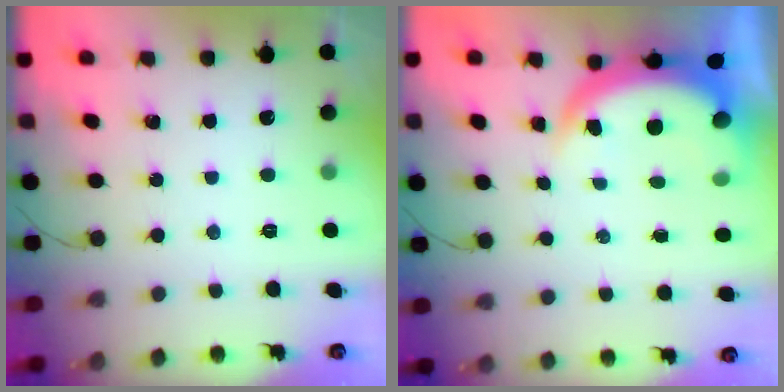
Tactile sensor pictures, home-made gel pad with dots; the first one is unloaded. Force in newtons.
{"total": 7.0, "press": 6.9, "slide": 0.7}